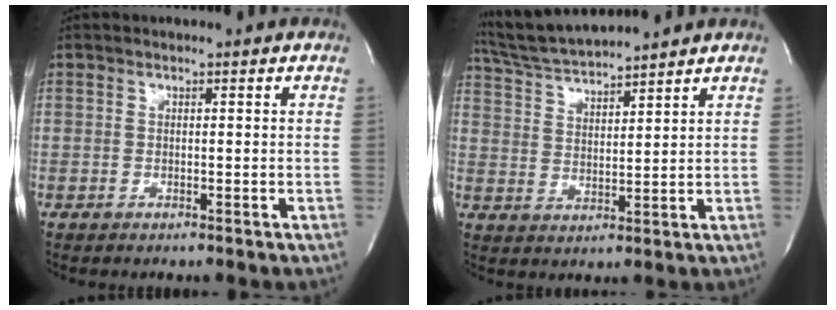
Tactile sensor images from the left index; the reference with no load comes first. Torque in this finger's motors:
{"motor_torque": [0.25, -0.64, 0.07, 0.05]}